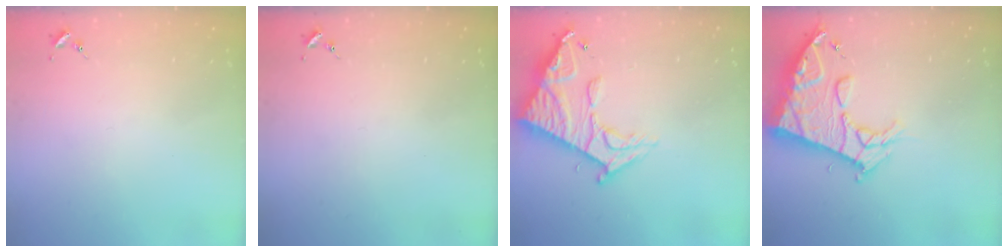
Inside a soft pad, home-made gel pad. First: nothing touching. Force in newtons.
{"total": 0.0}
{"total": 15.7, "press": 15.7, "slide": 1.5}
{"total": 16.7, "press": 16.6, "slide": 1.9}